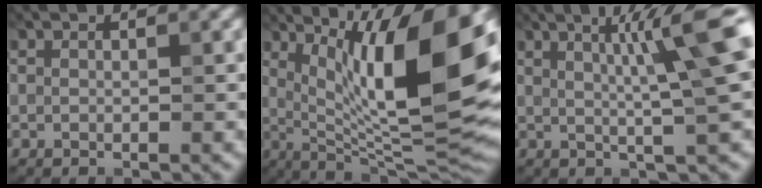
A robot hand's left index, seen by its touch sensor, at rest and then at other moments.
{"total": 13.9, "force": [3.0, 3.7, 13.1], "torque": [-0.186, -0.004, 0.053]}
{"total": 7.9, "force": [2.2, 0.9, 7.5], "torque": [-0.097, 0.012, 0.033]}